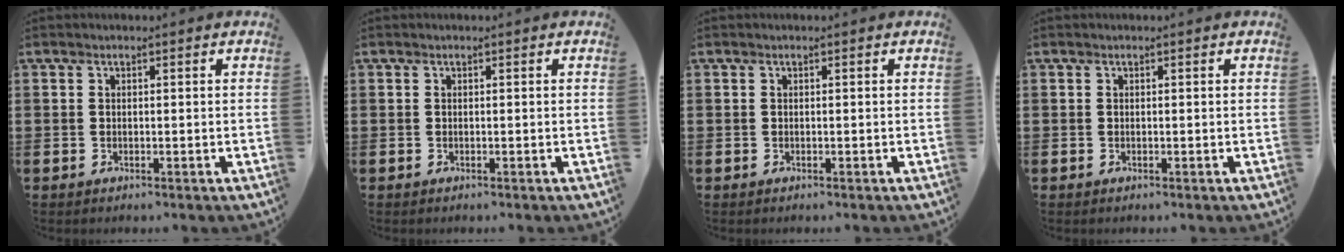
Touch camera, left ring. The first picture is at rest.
{"total": 0.0}
{"total": 0.0}
{"total": 0.0}